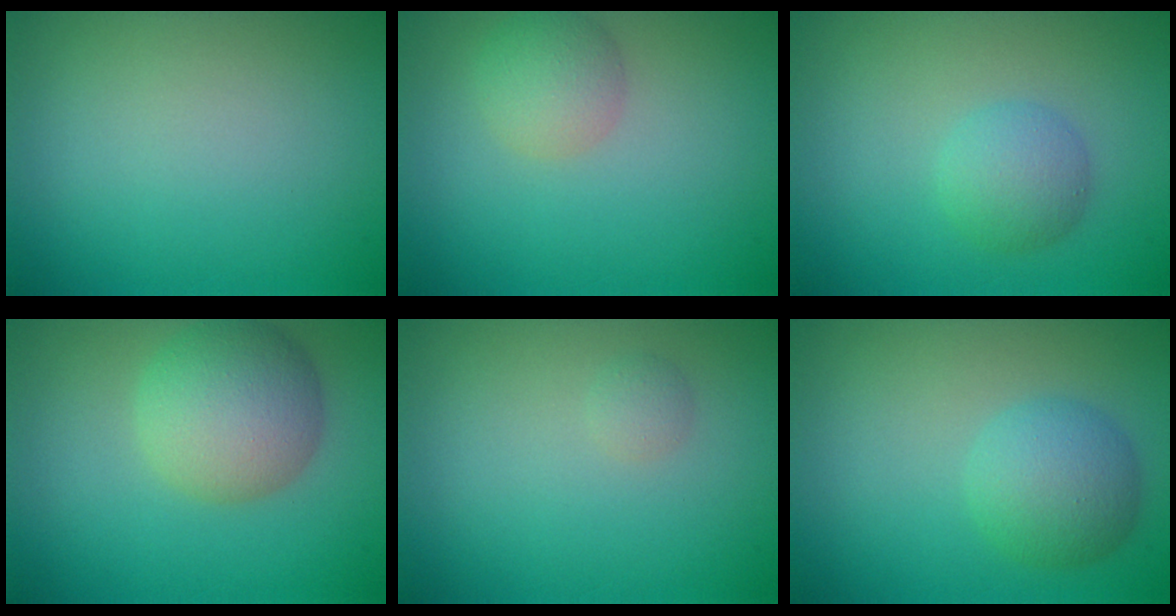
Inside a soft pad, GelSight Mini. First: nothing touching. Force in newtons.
{"total": 2.6, "press": 2.6, "slide": 0.1}
{"total": 2.5, "press": 2.5, "slide": 0.1}
{"total": 5.8, "press": 5.8, "slide": 0.4}
{"total": 0.7, "press": 0.7, "slide": 0.0}
{"total": 3.8, "press": 3.8, "slide": 0.1}